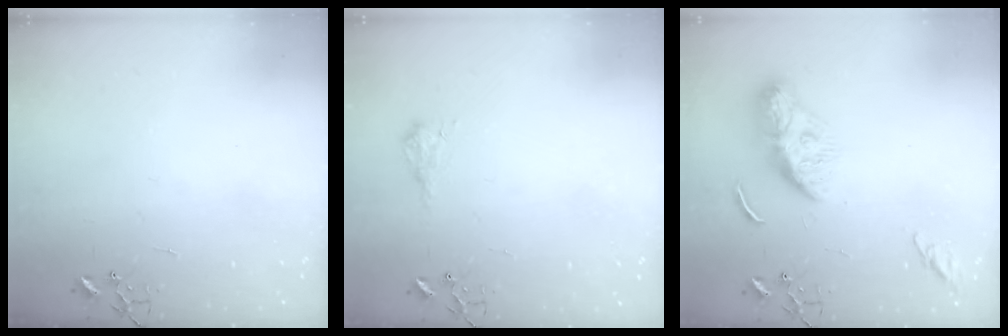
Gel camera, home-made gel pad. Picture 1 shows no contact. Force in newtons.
{"total": 8.5, "press": 8.5, "slide": 0.8}
{"total": 10.8, "press": 10.7, "slide": 1.0}